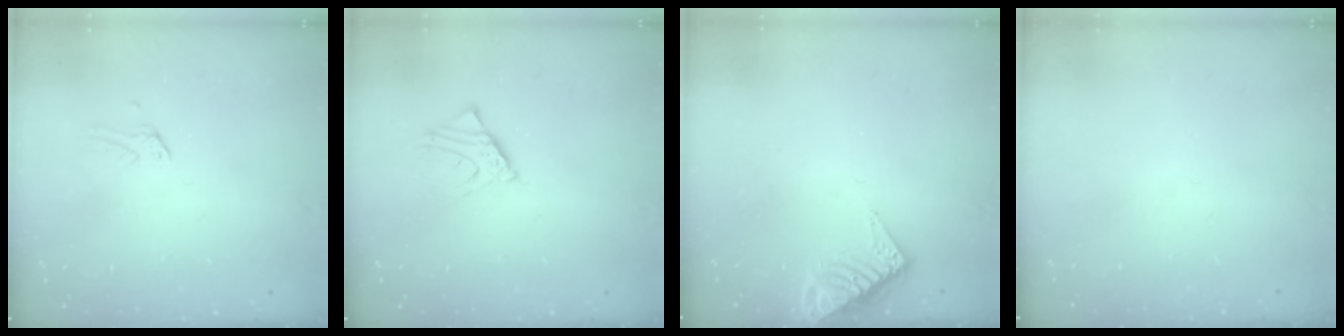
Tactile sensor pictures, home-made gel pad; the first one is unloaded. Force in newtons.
{"total": 5.0, "press": 4.9, "slide": 0.5}
{"total": 8.5, "press": 8.5, "slide": 0.7}
{"total": 0.0}